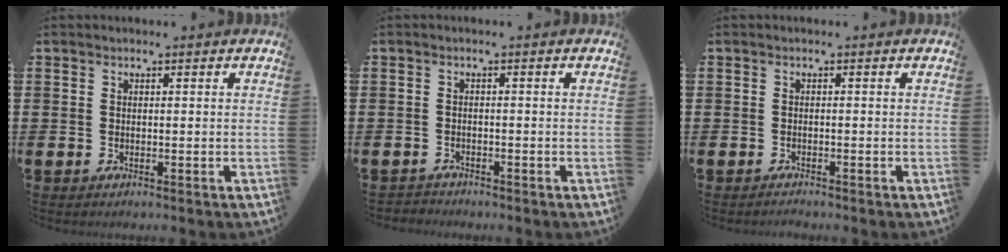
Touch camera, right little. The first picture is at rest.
{"total": 1.0, "force": [-0.9, 0.2, -0.1], "torque": [0.000, 0.003, -0.021]}
{"total": 0.6, "force": [-0.6, 0.0, 0.0], "torque": [0.005, -0.006, -0.014]}